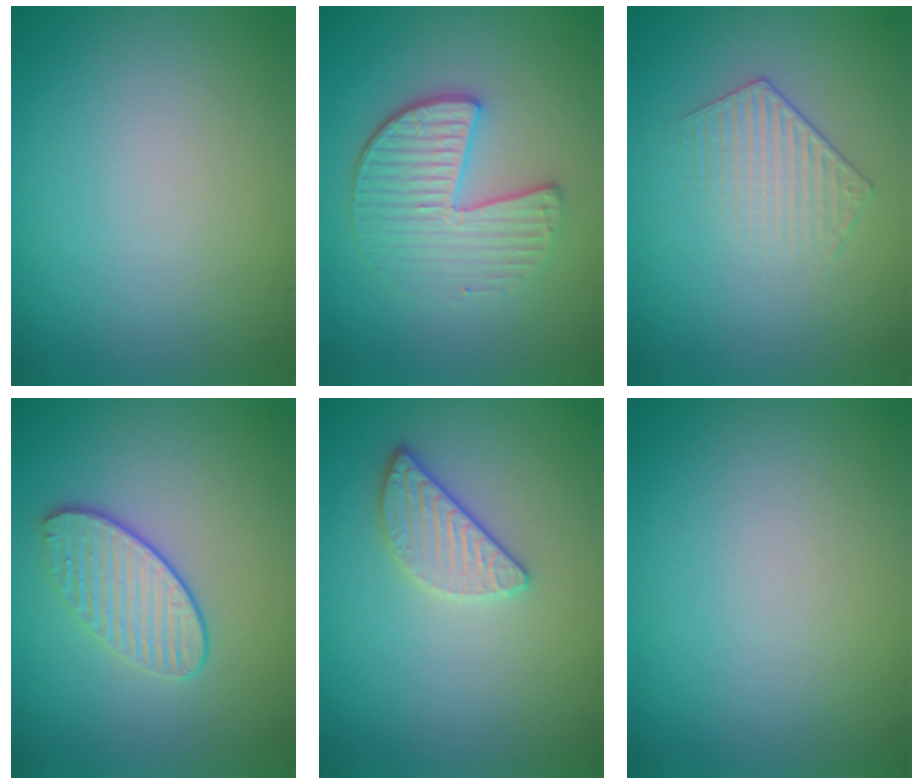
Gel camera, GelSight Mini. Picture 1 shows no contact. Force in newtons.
{"total": 4.0, "press": 3.5, "slide": 1.8}
{"total": 1.7, "press": 1.2, "slide": 1.3}
{"total": 2.7, "press": 2.4, "slide": 1.2}
{"total": 2.4, "press": 2.2, "slide": 0.9}
{"total": 0.0}